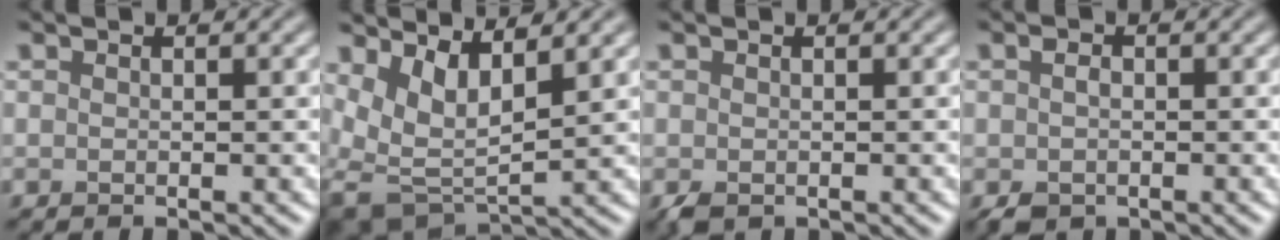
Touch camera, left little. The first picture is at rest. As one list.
[{"total": 5.5, "force": [2.2, 2.8, 4.2], "torque": [-0.089, -0.013, 0.044]}, {"total": 1.0, "force": [-0.7, 0.6, 0.5], "torque": [-0.012, -0.007, -0.014]}, {"total": 1.9, "force": [-0.6, 1.5, 1.1], "torque": [-0.022, -0.004, -0.015]}]